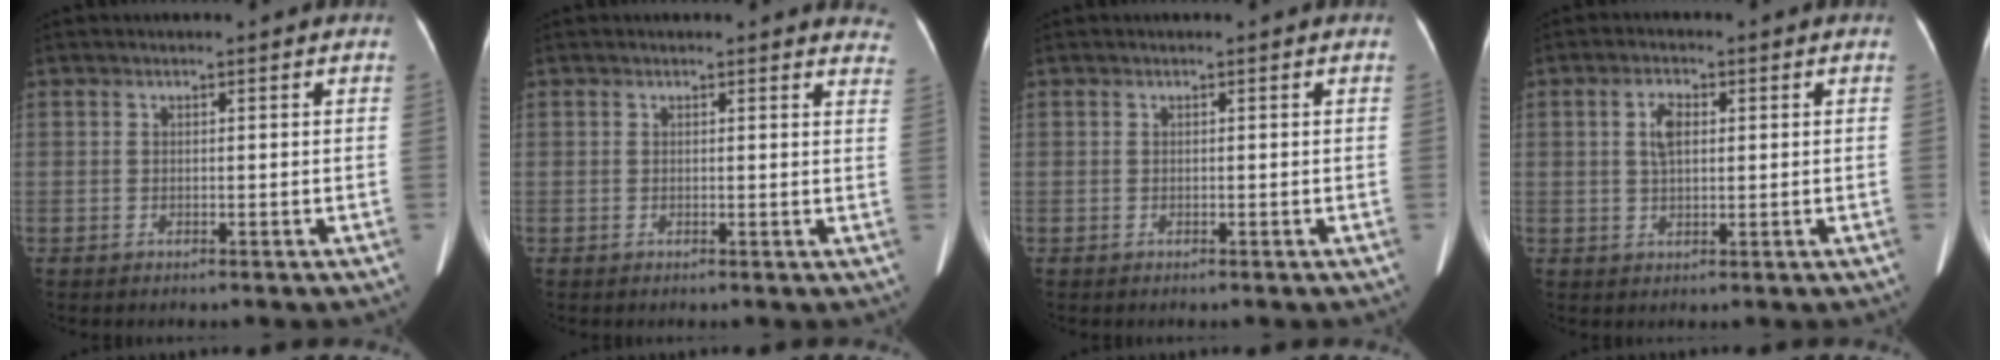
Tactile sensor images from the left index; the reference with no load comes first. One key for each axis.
{"total": 5.4, "fx": 5.2, "fy": 1.4, "fz": 0.5, "tx": 0.025, "ty": -0.020, "tz": 0.018}
{"total": 0.0}
{"total": 3.5, "fx": 0.9, "fy": 1.5, "fz": 3.0, "tx": -0.062, "ty": 0.012, "tz": 0.017}